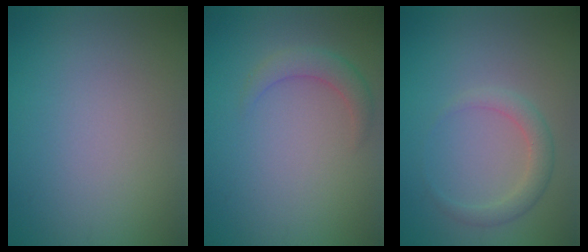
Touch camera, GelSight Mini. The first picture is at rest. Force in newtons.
{"total": 2.2, "press": 2.2, "slide": 0.1}
{"total": 2.1, "press": 2.1, "slide": 0.1}